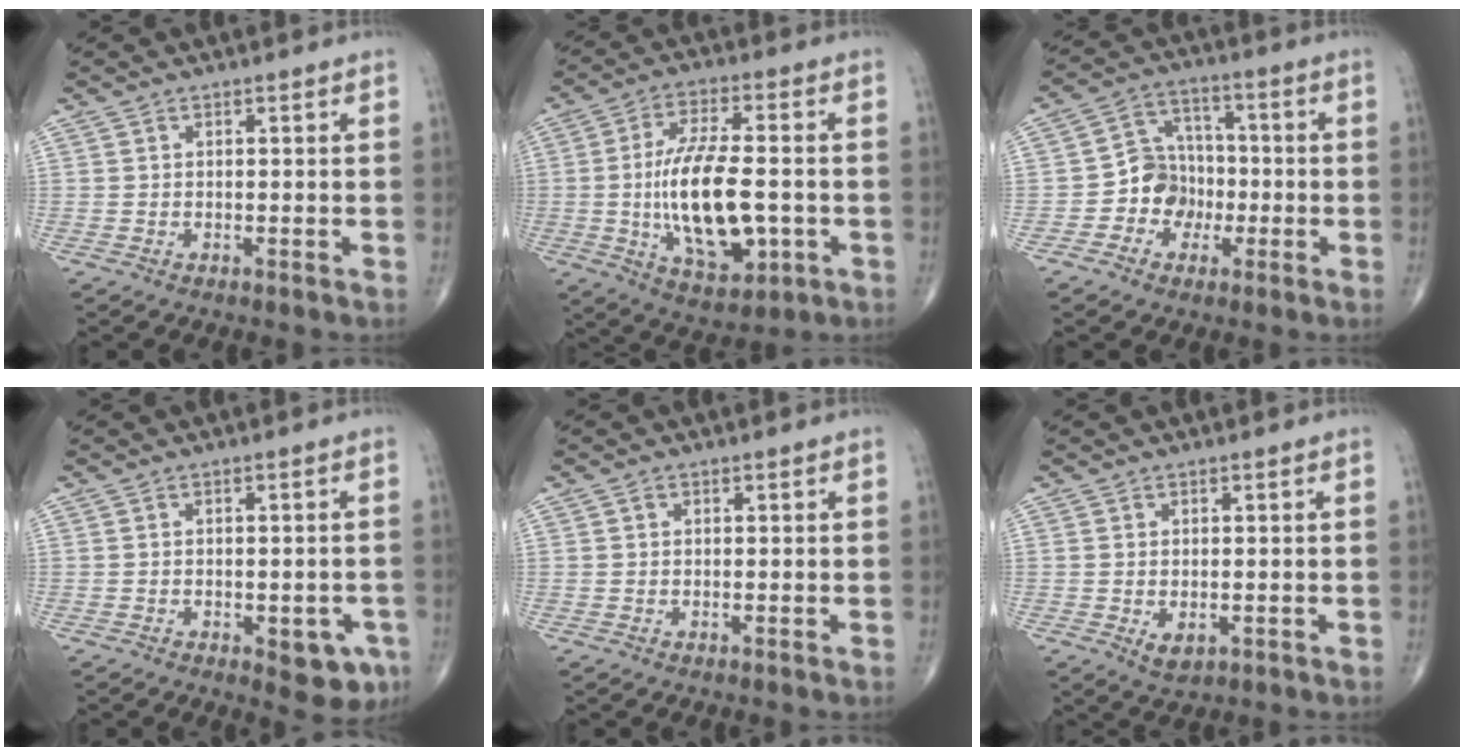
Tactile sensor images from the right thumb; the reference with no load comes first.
{"total": 16.9, "force": [-2.1, 7.5, 15.0], "torque": [-0.257, 0.005, -0.026]}
{"total": 8.4, "force": [-2.3, 7.5, 3.1], "torque": [-0.009, 0.035, -0.048]}
{"total": 6.8, "force": [-2.6, 3.2, 5.4], "torque": [-0.044, 0.005, -0.023]}
{"total": 0.9, "force": [0.2, 0.8, 0.4], "torque": [-0.003, 0.003, 0.003]}
{"total": 2.8, "force": [-0.5, 1.7, 2.2], "torque": [-0.030, -0.005, 0.001]}